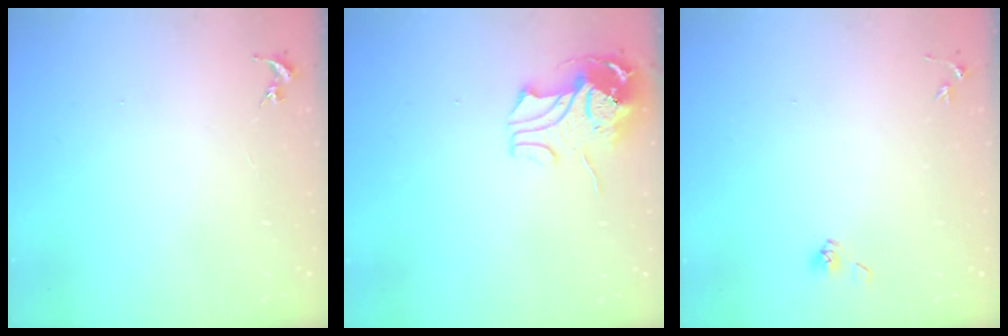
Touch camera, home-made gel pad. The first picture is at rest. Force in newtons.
{"total": 10.9, "press": 10.9, "slide": 1.1}
{"total": 4.2, "press": 3.9, "slide": 1.6}